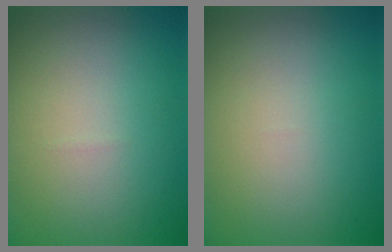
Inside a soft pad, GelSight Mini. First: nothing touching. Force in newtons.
{"total": 0.0}